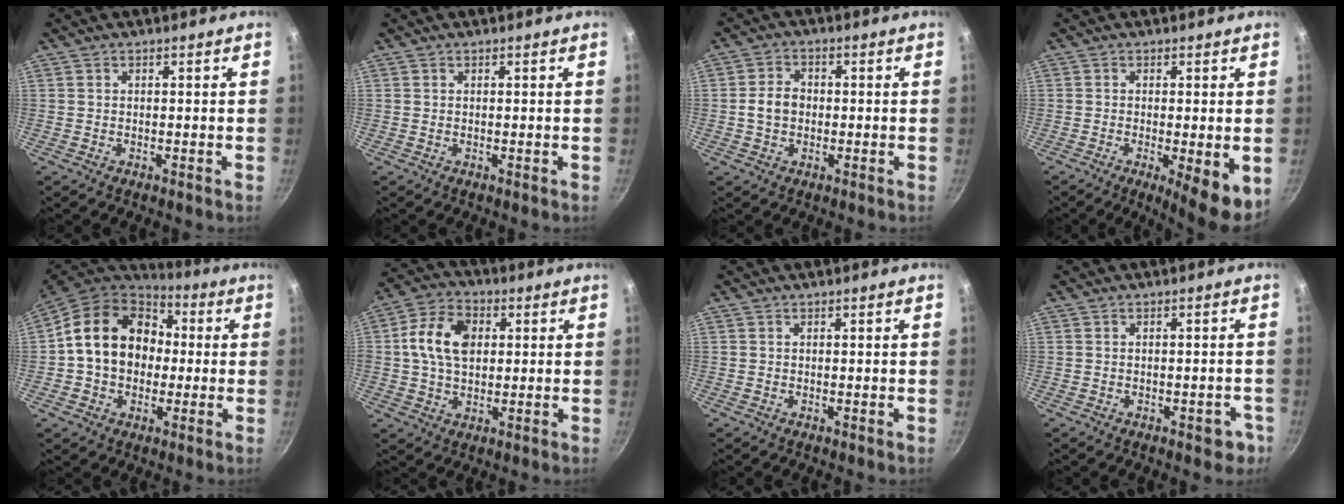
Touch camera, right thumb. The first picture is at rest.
{"total": 0.0}
{"total": 4.9, "force": [-0.4, 3.8, 3.0], "torque": [-0.040, 0.017, -0.013]}
{"total": 8.2, "force": [-1.9, 1.9, 7.7], "torque": [-0.105, -0.011, -0.022]}
{"total": 18.1, "force": [1.5, 14.5, 10.7], "torque": [-0.156, 0.038, 0.016]}
{"total": 11.1, "force": [1.7, 7.8, 7.7], "torque": [-0.124, 0.012, 0.018]}
{"total": 0.0}
{"total": 3.8, "force": [-1.9, 2.0, 2.6], "torque": [-0.011, 0.021, -0.012]}